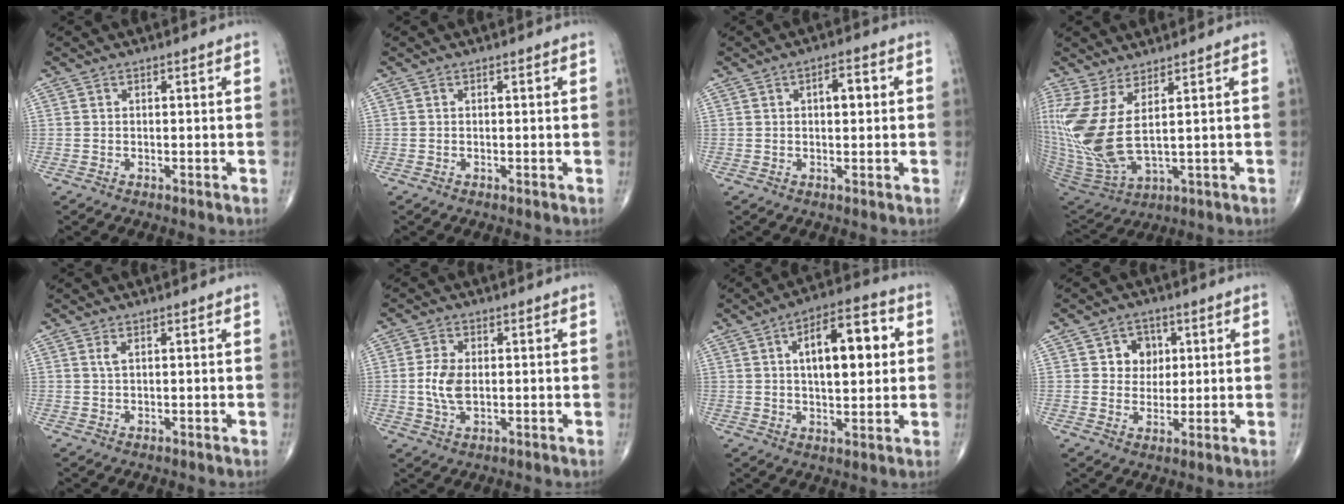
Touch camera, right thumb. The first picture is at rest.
{"total": 0.0}
{"total": 4.0, "force": [0.9, 1.7, 3.4], "torque": [-0.045, 0.005, 0.011]}
{"total": 13.9, "force": [3.3, 4.5, 12.8], "torque": [-0.314, -0.032, 0.083]}
{"total": 0.9, "force": [0.4, 0.2, 0.8], "torque": [-0.023, 0.004, 0.010]}
{"total": 5.5, "force": [0.0, 3.1, 4.6], "torque": [-0.103, -0.001, 0.000]}
{"total": 13.9, "force": [3.0, 6.1, 12.1], "torque": [-0.159, 0.009, 0.042]}
{"total": 5.6, "force": [1.7, 4.8, 2.3], "torque": [-0.003, -0.002, 0.024]}